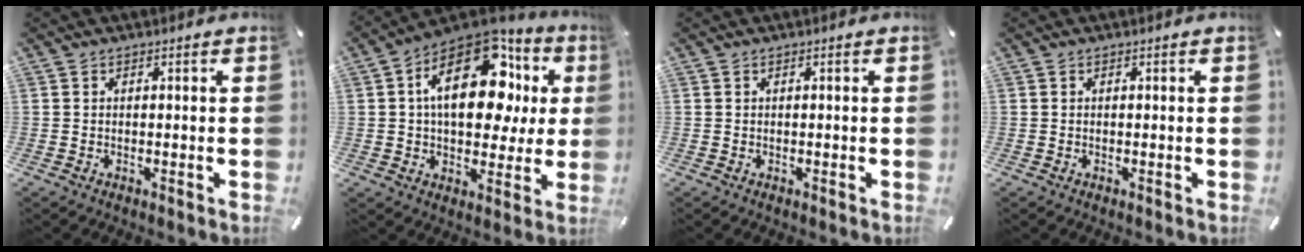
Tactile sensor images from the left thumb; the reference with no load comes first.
{"total": 22.5, "force": [7.1, 12.4, 17.4], "torque": [-0.278, -0.032, 0.116]}
{"total": 0.0}
{"total": 0.0}